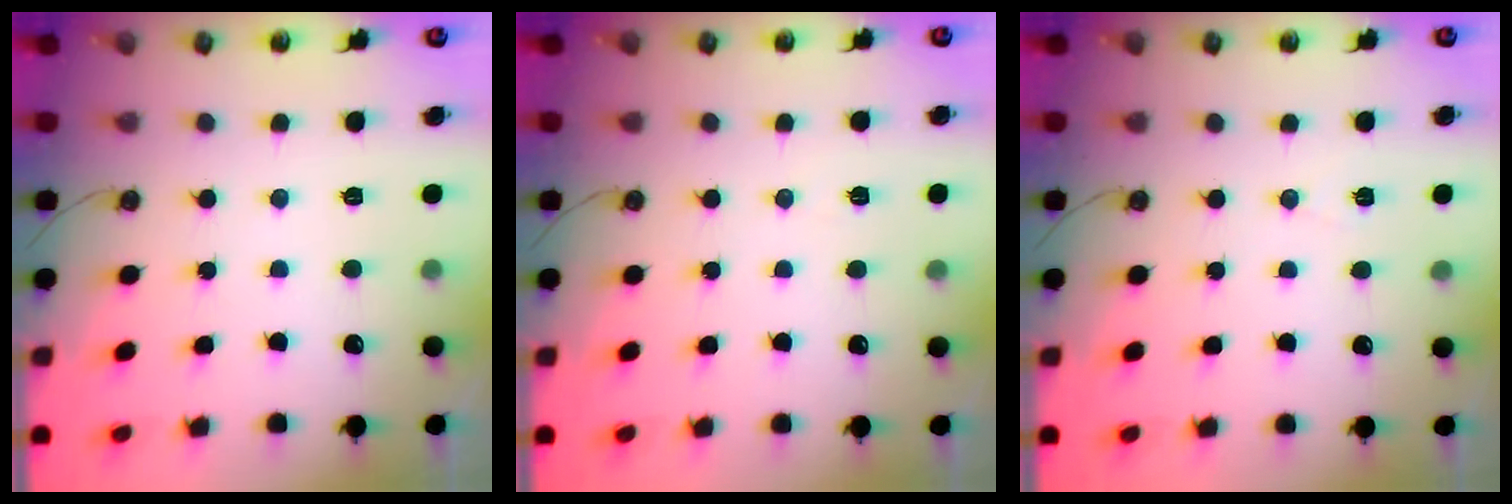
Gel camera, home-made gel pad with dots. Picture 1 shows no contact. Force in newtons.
{"total": 2.9, "press": 2.2, "slide": 1.9}
{"total": 5.0, "press": 2.2, "slide": 4.4}